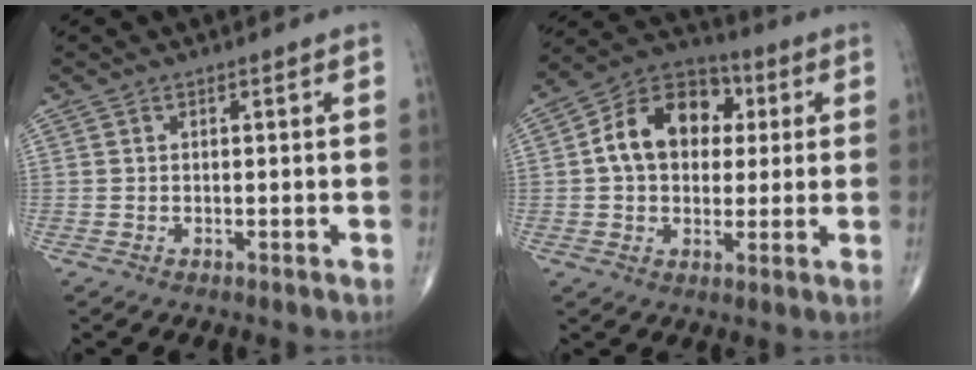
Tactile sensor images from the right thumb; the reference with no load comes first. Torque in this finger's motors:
{"motor_torque": [0.75, 2.87, 1.21, 0.22, 0.11]}